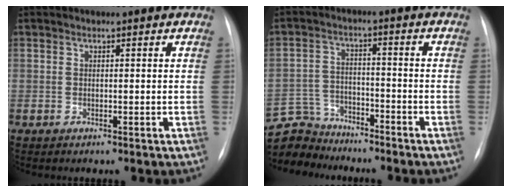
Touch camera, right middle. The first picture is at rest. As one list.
[{"total": 8.4, "force": [-8.0, 2.3, -0.4], "torque": [0.001, 0.009, -0.154]}]